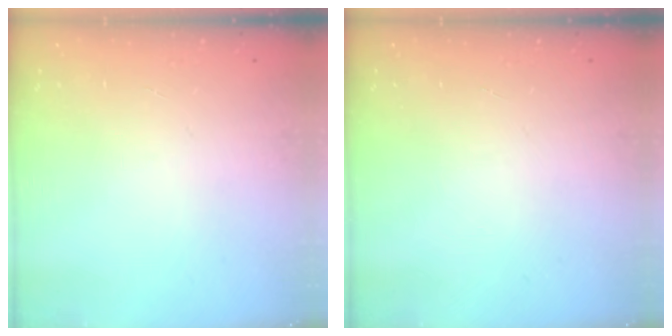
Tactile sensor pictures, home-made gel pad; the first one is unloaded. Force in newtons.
{"total": 0.0}